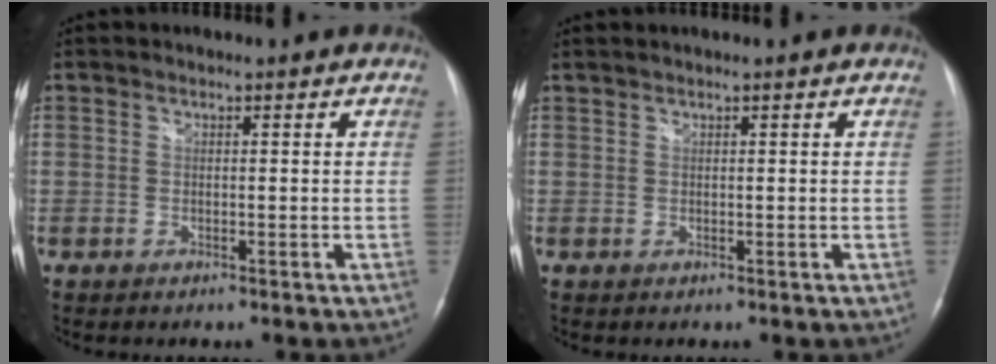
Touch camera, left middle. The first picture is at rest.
{"total": 0.6, "force": [0.5, -0.1, 0.2], "torque": [-0.007, 0.008, 0.016]}